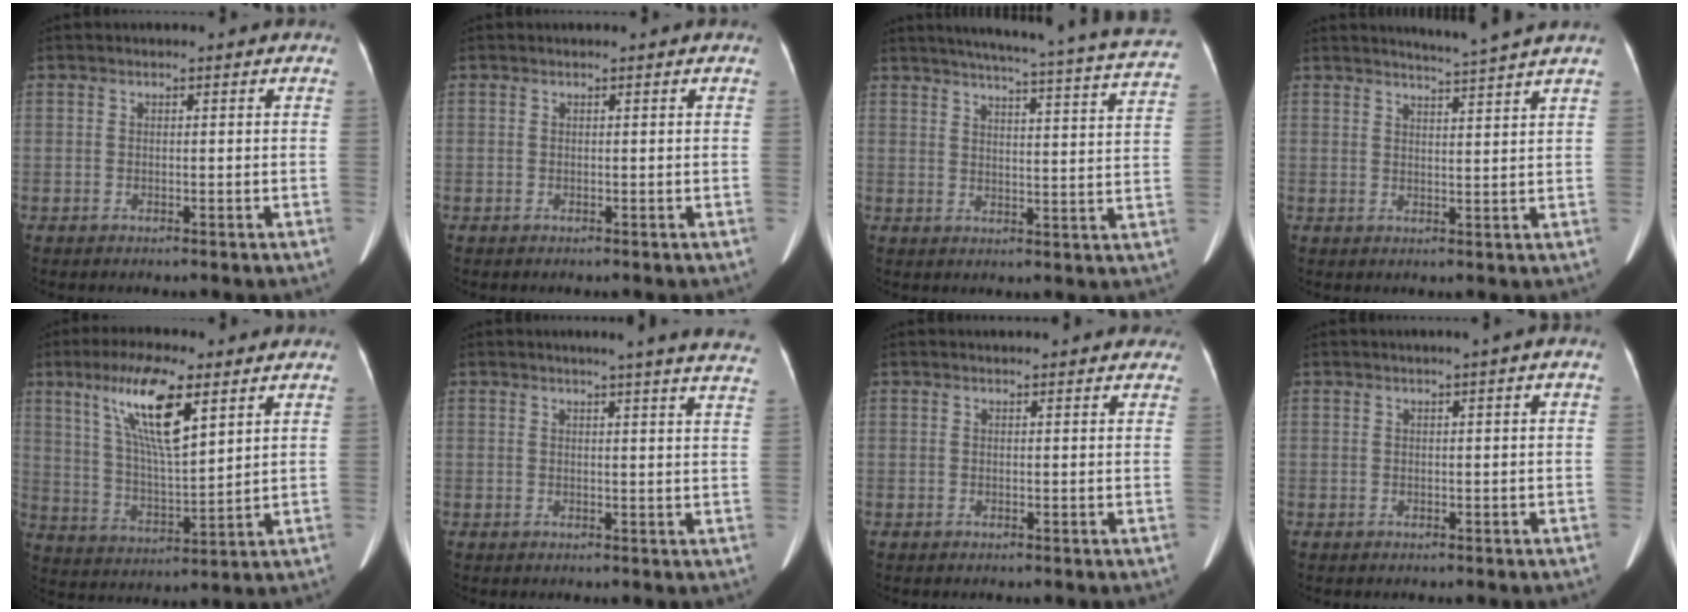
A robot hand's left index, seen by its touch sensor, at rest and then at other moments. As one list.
[{"total": 0.0}, {"total": 25.0, "force": [22.8, 0.2, 10.3], "torque": [-0.149, -0.048, 0.268]}, {"total": 4.9, "force": [4.4, -1.6, 1.2], "torque": [-0.024, -0.008, 0.062]}, {"total": 12.6, "force": [6.7, 2.3, 10.5], "torque": [-0.207, 0.006, 0.128]}, {"total": 14.5, "force": [13.1, -0.2, 6.3], "torque": [-0.078, -0.039, 0.137]}, {"total": 7.8, "force": [7.1, 1.8, 2.8], "torque": [-0.032, 0.021, 0.074]}, {"total": 1.1, "force": [0.3, -0.2, 1.0], "torque": [-0.017, 0.004, 0.008]}]